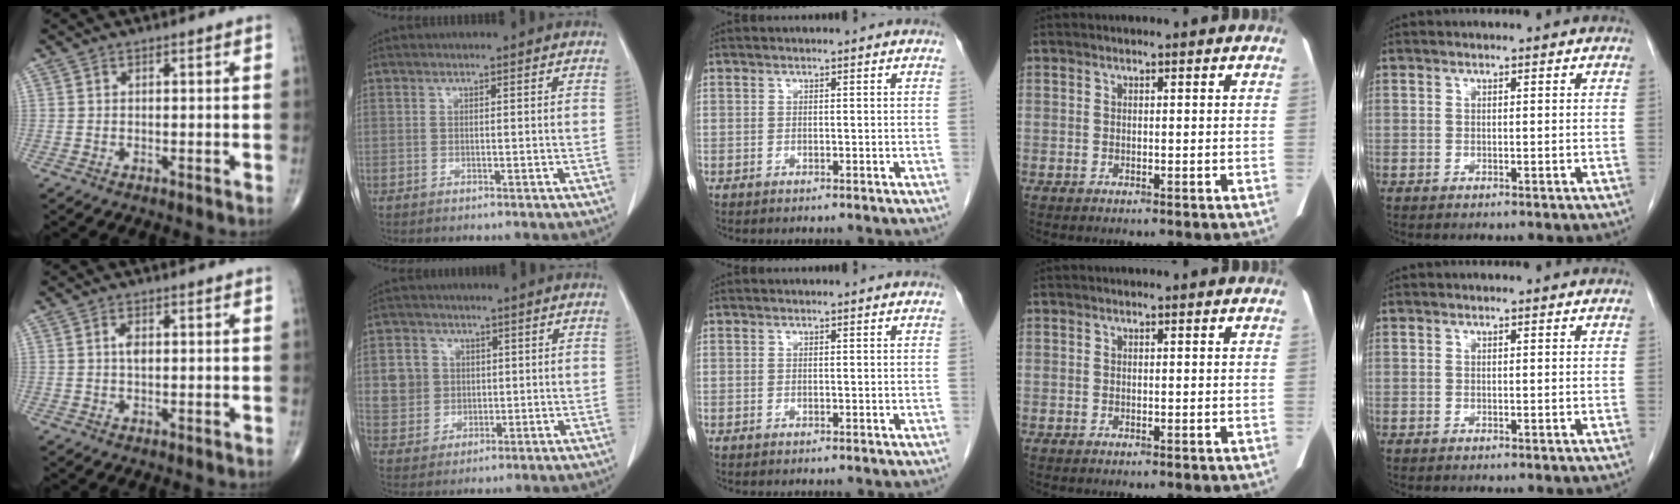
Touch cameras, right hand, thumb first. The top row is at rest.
{"thumb": {"total": 2.1, "force": [0.3, 1.1, 1.7], "torque": [-0.027, 0.001, 0.003]}, "index": {"total": 6.4, "force": [1.3, 6.1, 1.4], "torque": [-0.031, 0.016, 0.032]}}